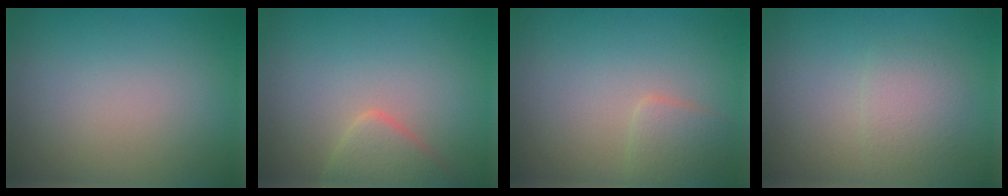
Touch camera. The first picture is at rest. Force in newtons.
{"total": 2.7, "press": 2.7, "slide": 0.1}
{"total": 1.9, "press": 1.9, "slide": 0.1}
{"total": 2.9, "press": 2.9, "slide": 0.2}